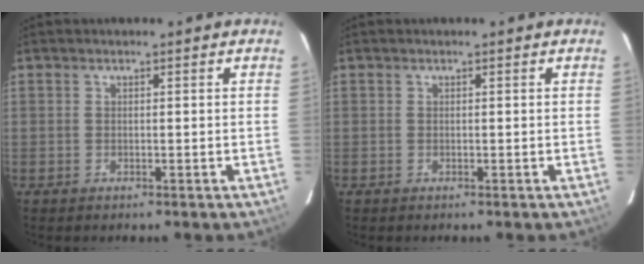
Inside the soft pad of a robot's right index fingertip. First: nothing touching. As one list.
[{"total": 0.0}]